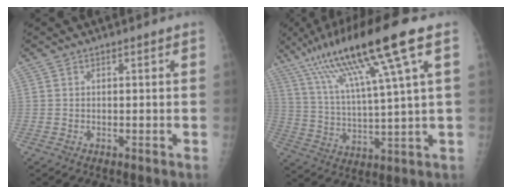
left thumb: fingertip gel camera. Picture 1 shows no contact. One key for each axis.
{"total": 18.5, "fx": 9.4, "fy": 0.8, "fz": 15.9, "tx": -0.290, "ty": -0.009, "tz": 0.168}